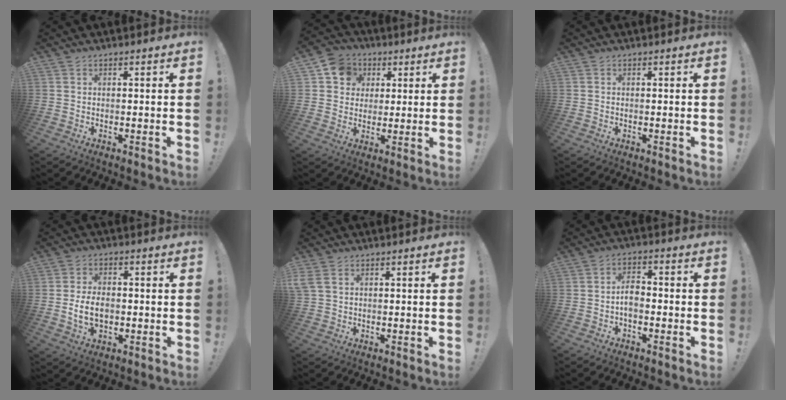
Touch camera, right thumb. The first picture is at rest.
{"total": 10.1, "force": [3.1, 9.1, 3.2], "torque": [-0.039, -0.005, 0.064]}
{"total": 0.0}
{"total": 7.8, "force": [-1.2, 5.0, 5.8], "torque": [-0.101, -0.002, -0.024]}
{"total": 3.2, "force": [1.4, 1.8, 2.2], "torque": [-0.049, -0.001, 0.026]}
{"total": 4.7, "force": [-1.1, 2.8, 3.6], "torque": [-0.065, 0.002, -0.022]}